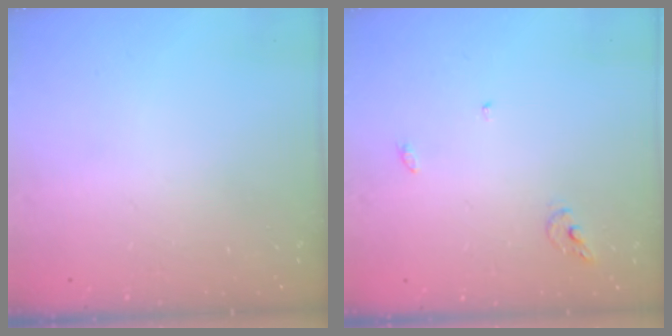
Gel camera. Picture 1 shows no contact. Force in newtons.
{"total": 4.9, "press": 4.9, "slide": 0.4}